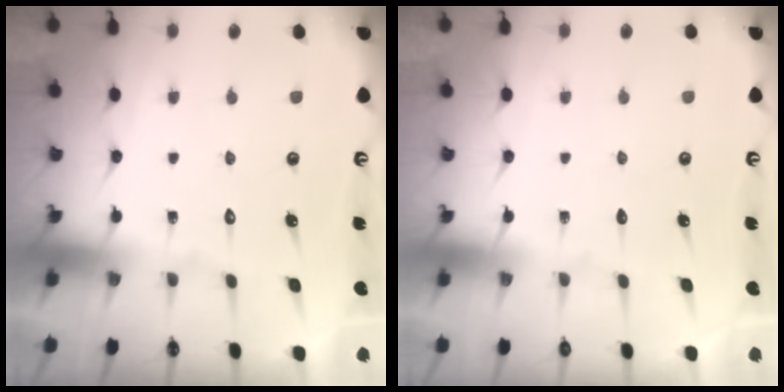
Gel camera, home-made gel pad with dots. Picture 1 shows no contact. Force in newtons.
{"total": 0.0}